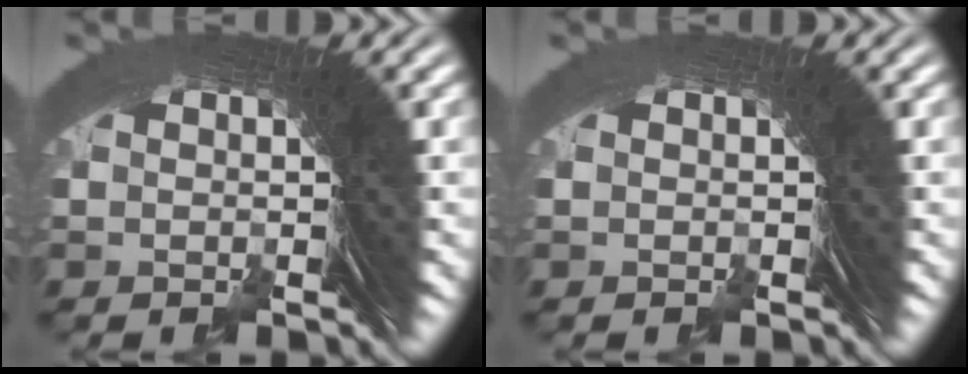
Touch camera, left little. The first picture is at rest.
{"total": 0.0}